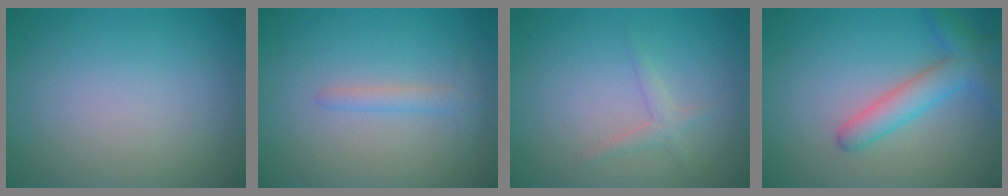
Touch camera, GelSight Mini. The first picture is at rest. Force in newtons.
{"total": 1.5, "press": 1.5, "slide": 0.1}
{"total": 1.2, "press": 1.2, "slide": 0.0}
{"total": 4.0, "press": 4.0, "slide": 0.3}